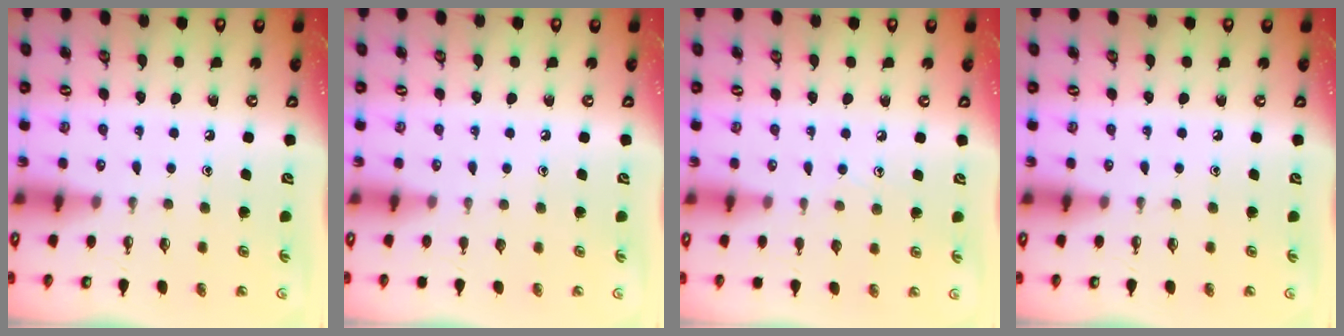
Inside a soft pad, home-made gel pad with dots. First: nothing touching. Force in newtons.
{"total": 0.0}
{"total": 5.7, "press": 5.7, "slide": 0.7}
{"total": 0.0}